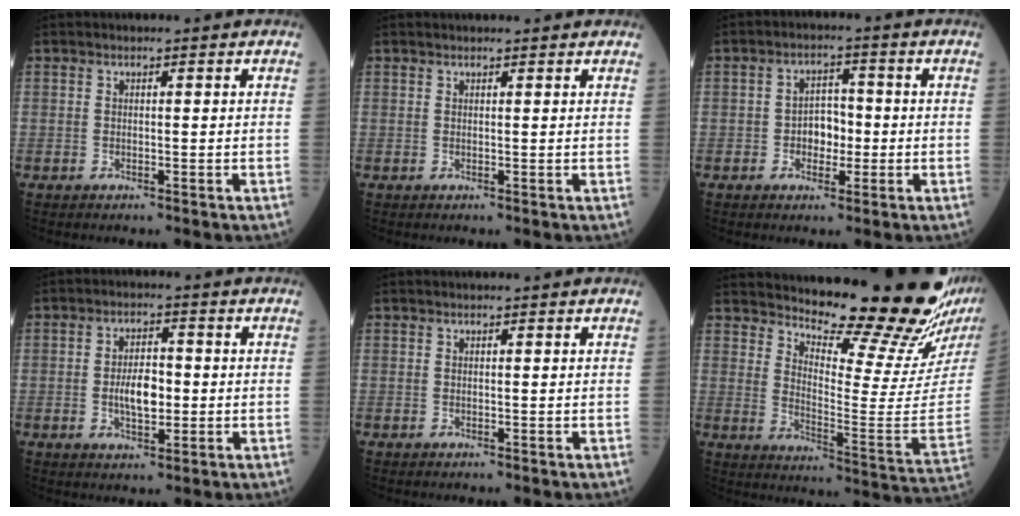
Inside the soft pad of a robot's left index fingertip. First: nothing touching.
{"total": 4.0, "force": [3.8, 0.5, 1.3], "torque": [-0.015, 0.027, 0.042]}
{"total": 4.1, "force": [-0.8, 2.8, 3.0], "torque": [-0.047, 0.012, -0.015]}
{"total": 5.3, "force": [-0.5, 2.4, 4.7], "torque": [-0.089, 0.004, -0.009]}
{"total": 0.8, "force": [0.8, 0.0, 0.2], "torque": [-0.007, 0.013, 0.013]}
{"total": 20.7, "force": [18.7, -0.6, 9.0], "torque": [-0.146, -0.114, 0.252]}